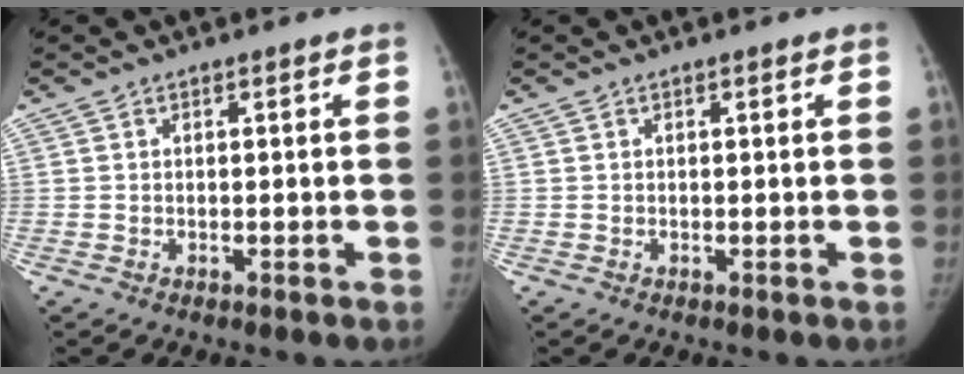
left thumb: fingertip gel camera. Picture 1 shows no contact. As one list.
[{"total": 0.0}]